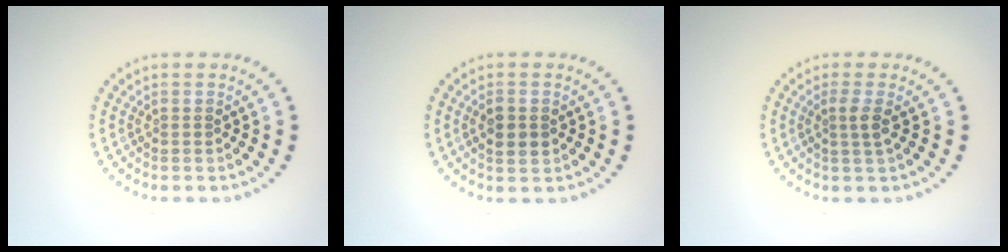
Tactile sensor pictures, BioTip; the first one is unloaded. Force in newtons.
{"total": 2.0, "press": 2.0, "slide": 0.2}
{"total": 1.6, "press": 1.1, "slide": 1.2}